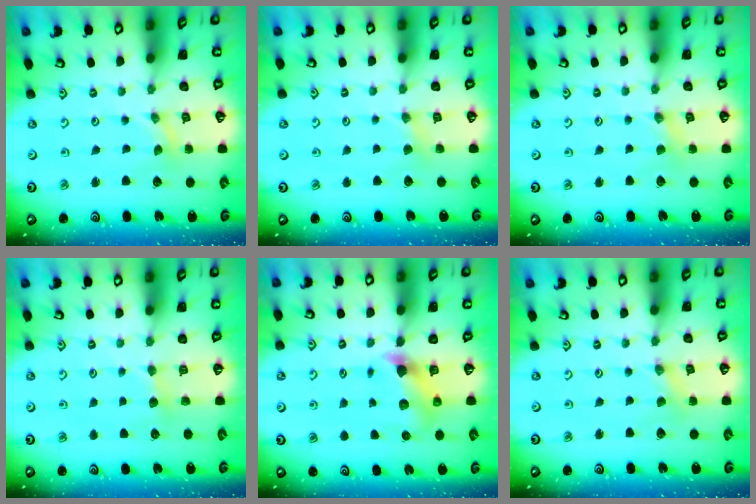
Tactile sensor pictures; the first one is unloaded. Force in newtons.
{"total": 3.0, "press": 2.9, "slide": 0.5}
{"total": 2.1, "press": 2.0, "slide": 0.4}
{"total": 4.0, "press": 3.9, "slide": 0.6}
{"total": 6.1, "press": 6.1, "slide": 0.2}
{"total": 0.9, "press": 0.9, "slide": 0.1}